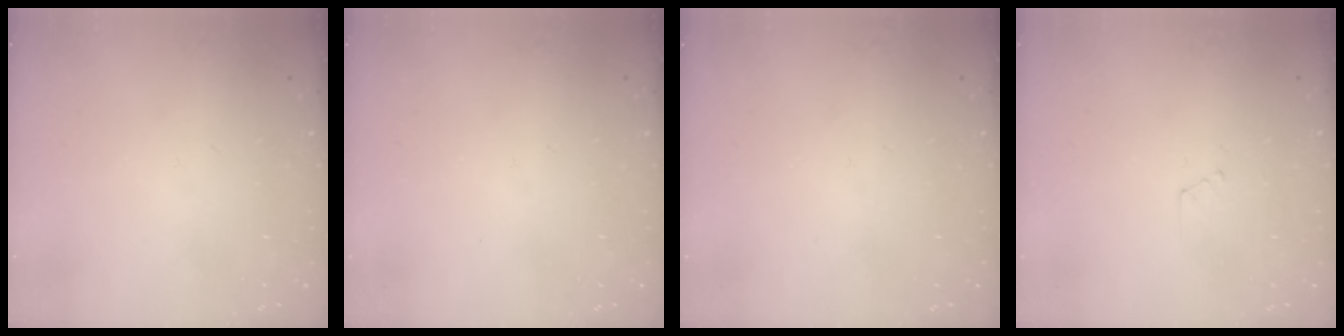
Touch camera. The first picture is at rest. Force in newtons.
{"total": 0.0}
{"total": 0.0}
{"total": 4.9, "press": 4.9, "slide": 0.5}